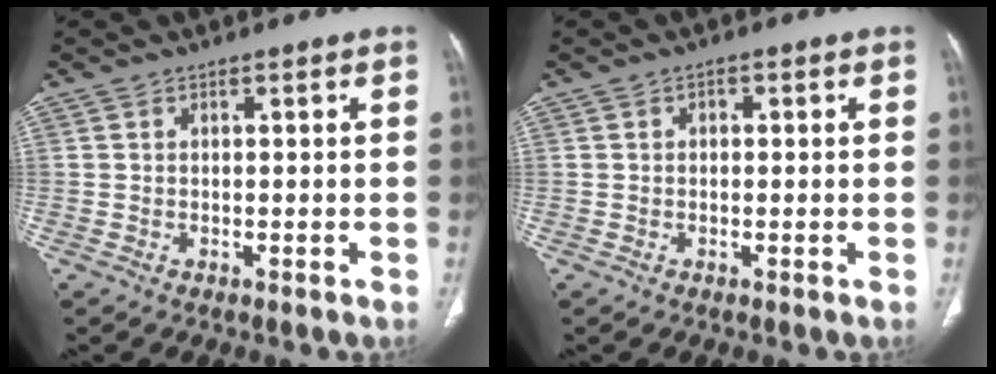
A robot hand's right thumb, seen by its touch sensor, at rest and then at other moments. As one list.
[{"total": 1.2, "force": [0.3, 0.9, 0.8], "torque": [-0.010, 0.004, 0.005]}]